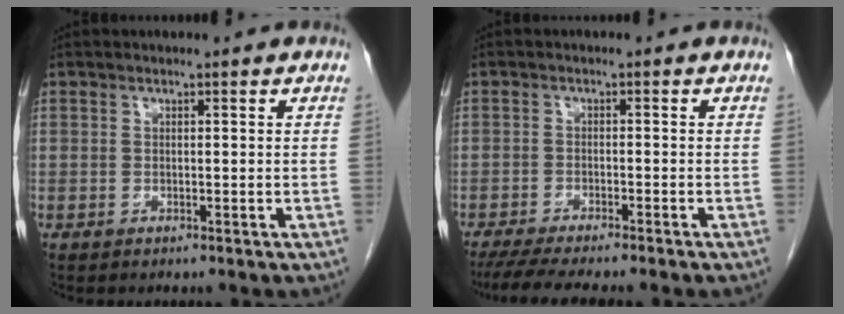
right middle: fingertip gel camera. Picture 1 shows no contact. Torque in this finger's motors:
{"motor_torque": [1.13, -1.01, 0.13, 0.06]}